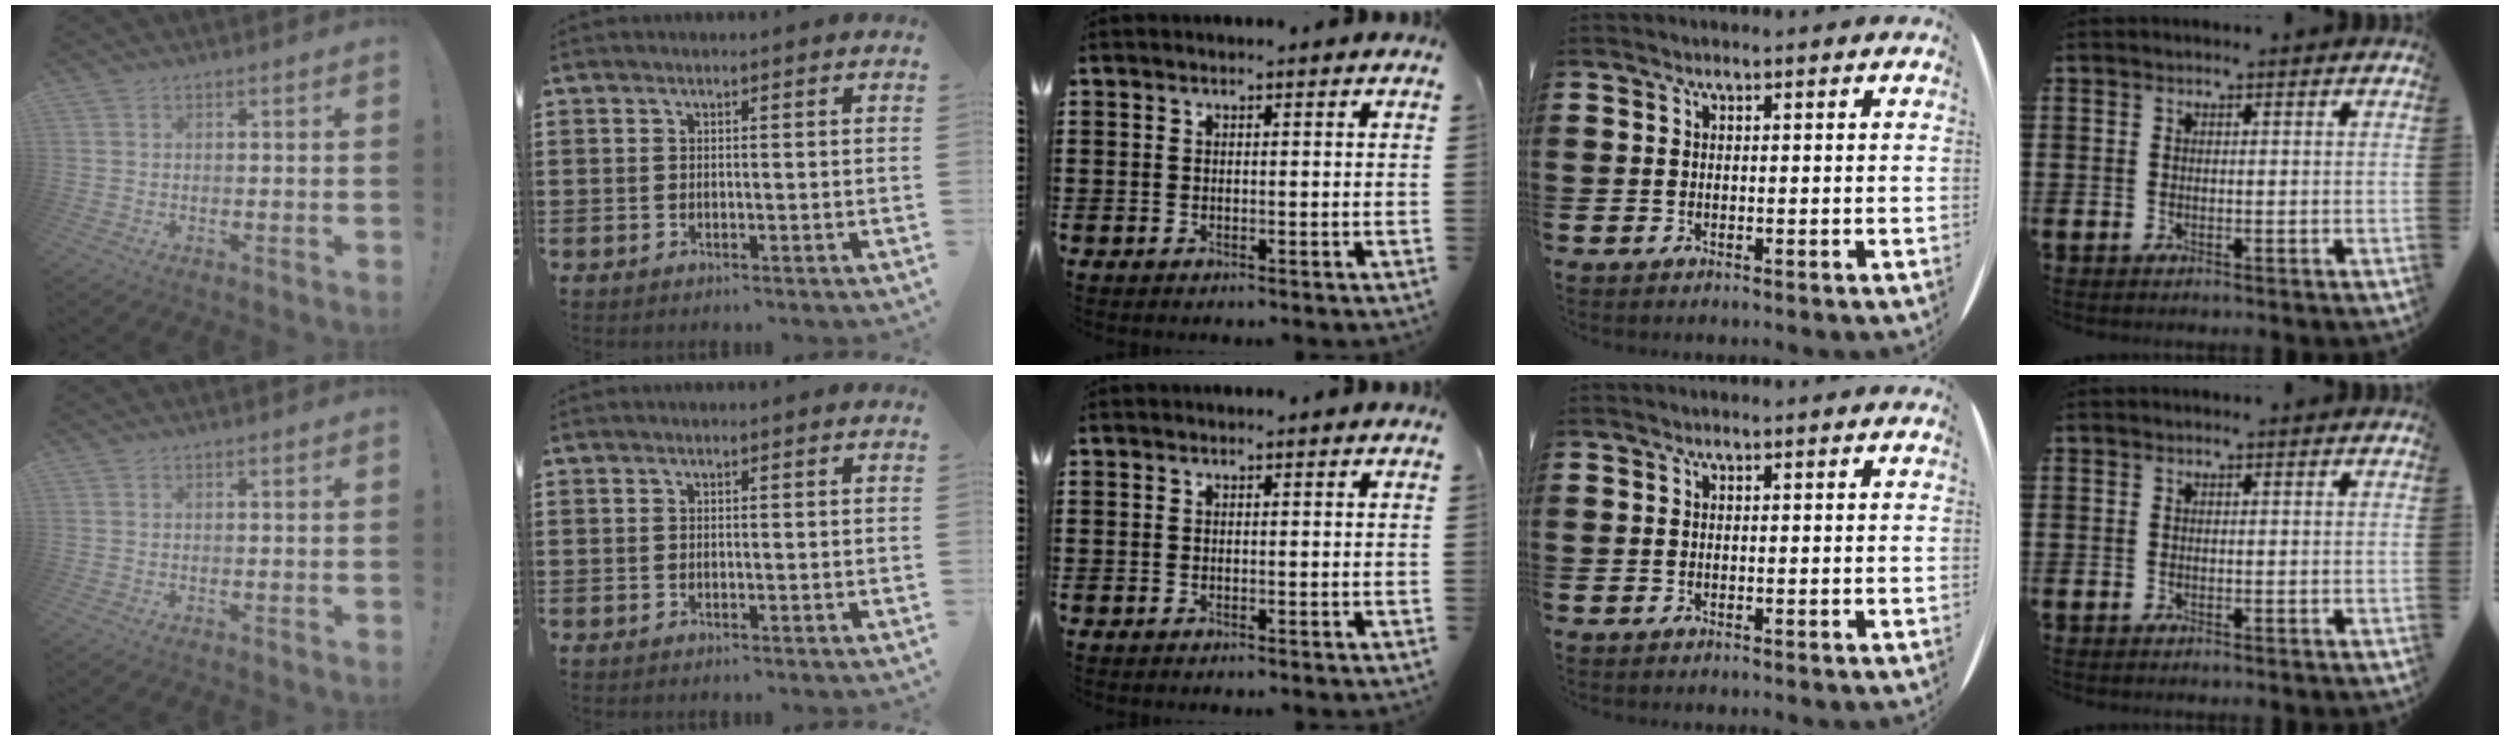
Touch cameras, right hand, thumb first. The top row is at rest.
{}